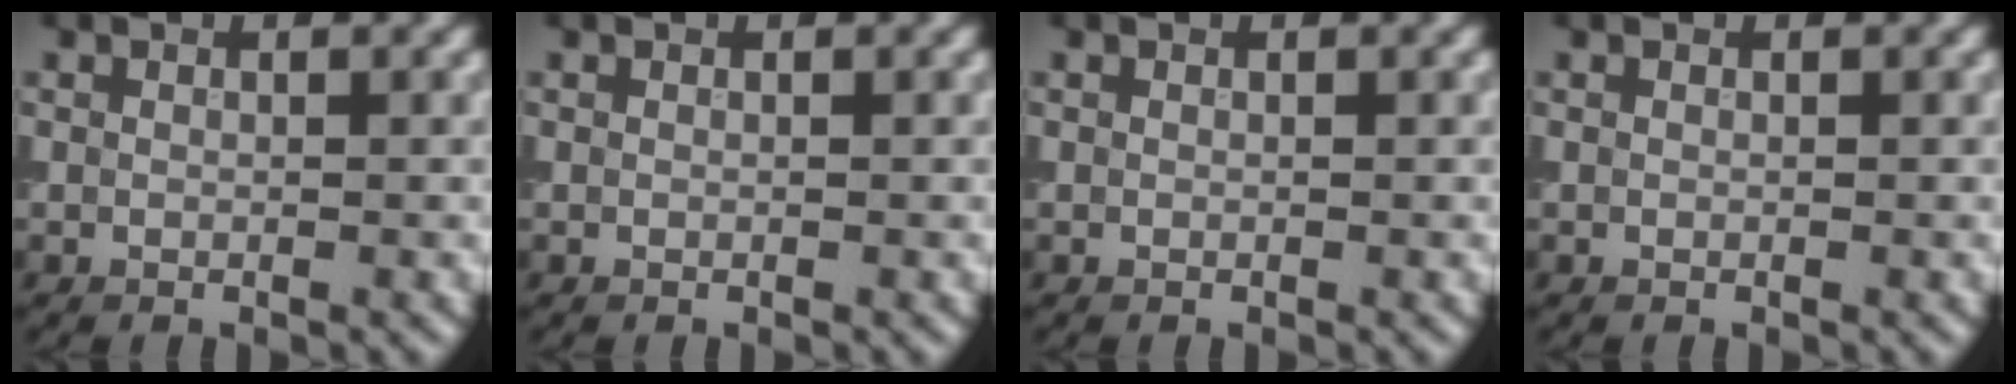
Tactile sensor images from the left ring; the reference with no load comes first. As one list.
[{"total": 0.0}, {"total": 0.0}, {"total": 0.0}]